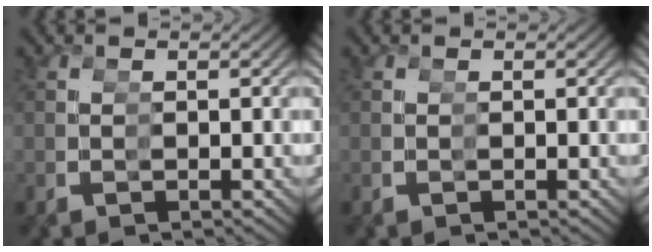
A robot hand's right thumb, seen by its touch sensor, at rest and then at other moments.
{"total": 0.0}